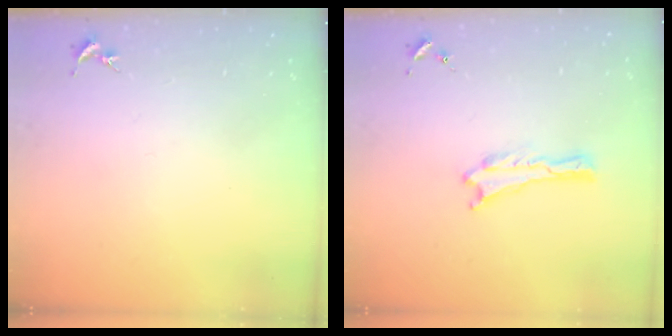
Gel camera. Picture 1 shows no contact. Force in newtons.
{"total": 0.0}